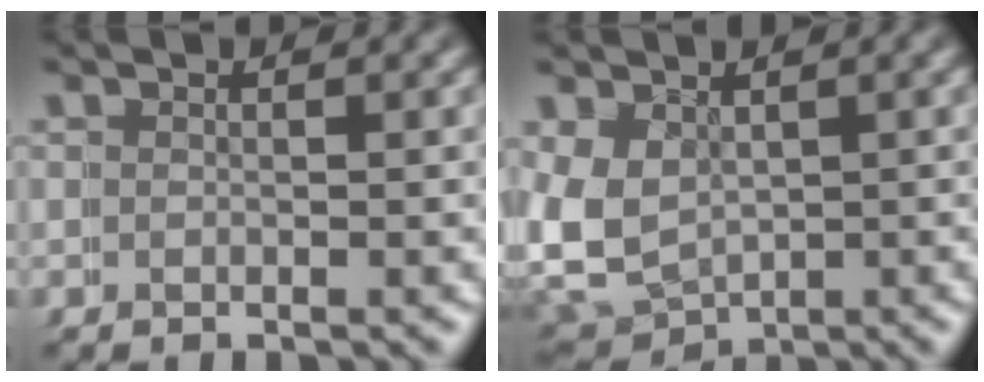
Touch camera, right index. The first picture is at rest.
{"total": 9.9, "force": [-1.2, 9.4, 2.8], "torque": [-0.127, -0.056, -0.007]}